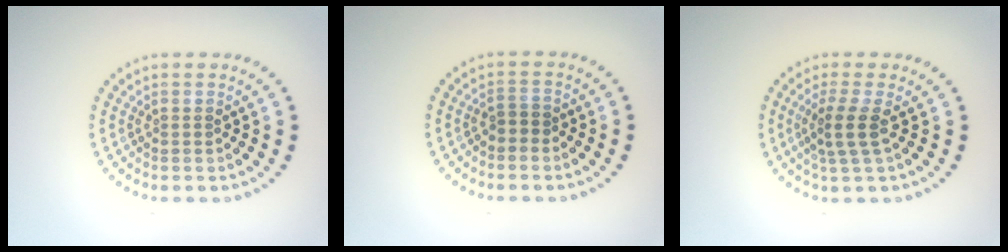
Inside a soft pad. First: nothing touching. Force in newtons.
{"total": 1.3, "press": 1.1, "slide": 0.6}
{"total": 2.5, "press": 2.0, "slide": 1.5}